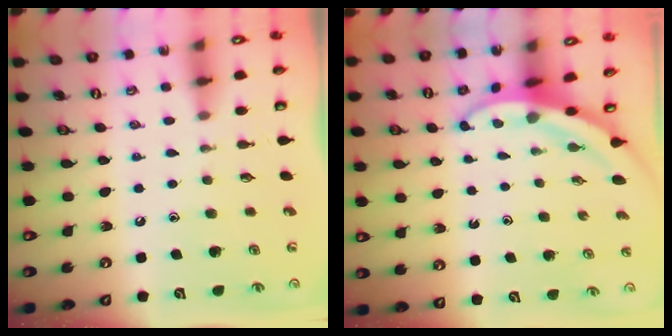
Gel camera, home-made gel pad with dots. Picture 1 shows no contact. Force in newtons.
{"total": 3.7, "press": 3.7, "slide": 0.5}